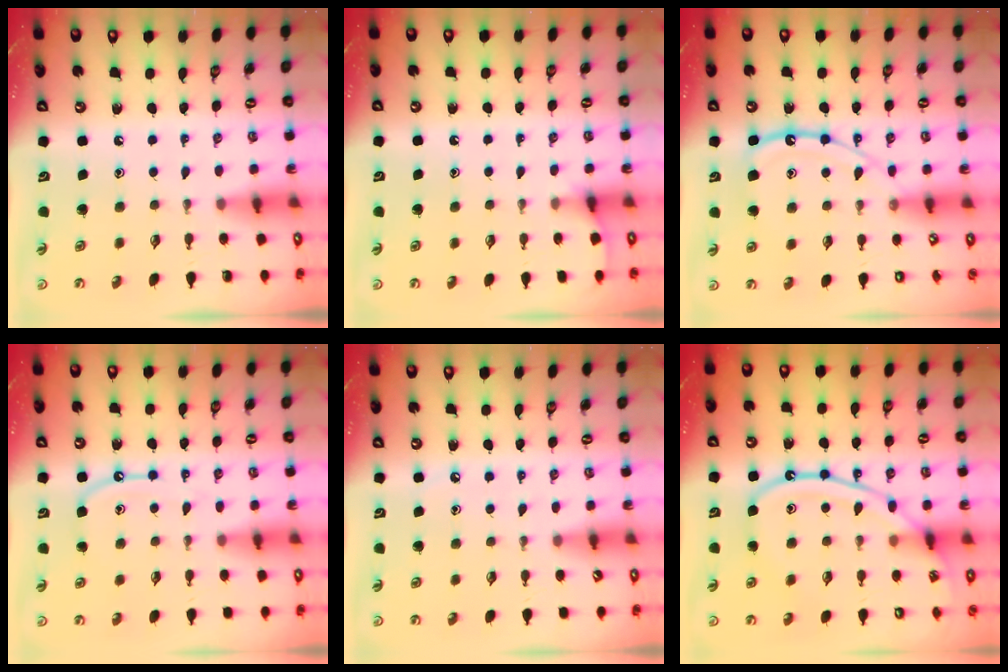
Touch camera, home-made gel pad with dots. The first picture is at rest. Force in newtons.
{"total": 4.0, "press": 4.0, "slide": 0.3}
{"total": 12.8, "press": 12.7, "slide": 1.3}
{"total": 8.3, "press": 8.3, "slide": 0.6}
{"total": 3.0, "press": 3.0, "slide": 0.4}
{"total": 13.5, "press": 13.4, "slide": 1.2}